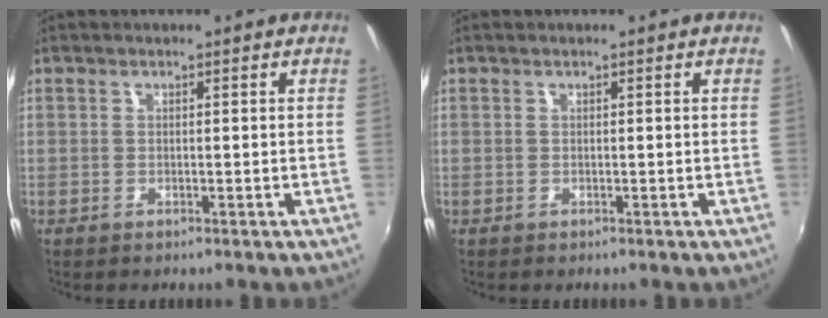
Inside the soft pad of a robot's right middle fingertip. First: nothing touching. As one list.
[{"total": 0.0}]